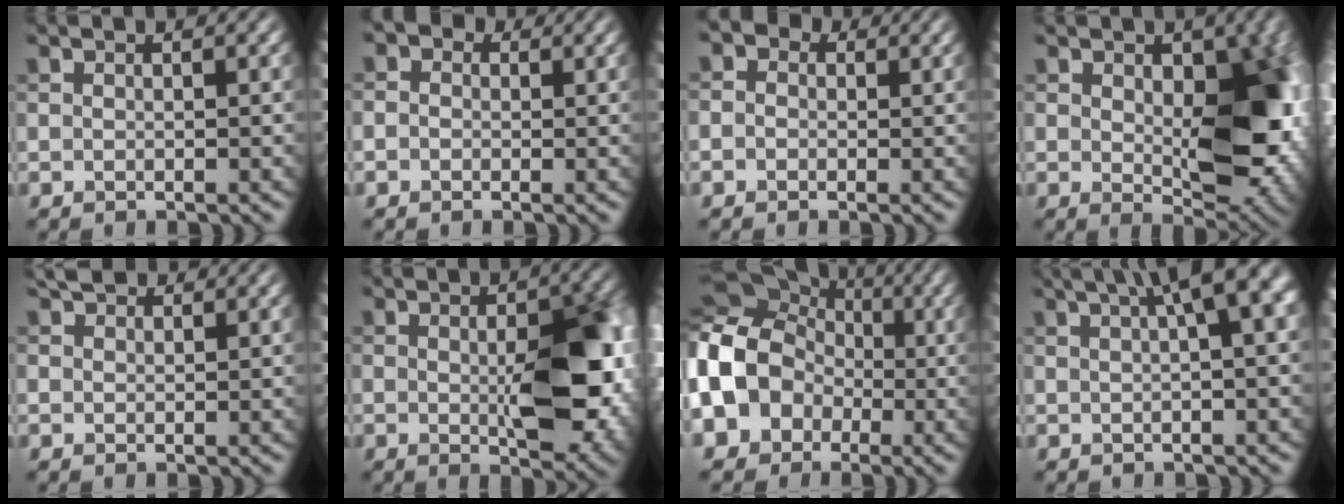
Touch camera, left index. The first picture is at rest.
{"total": 2.9, "force": [0.8, 2.4, 1.4], "torque": [-0.015, 0.010, -0.023]}
{"total": 3.5, "force": [1.0, 2.8, 1.7], "torque": [-0.016, 0.014, -0.027]}
{"total": 10.9, "force": [0.5, 6.3, 9.0], "torque": [-0.123, -0.021, 0.018]}
{"total": 2.1, "force": [1.6, 1.1, 0.7], "torque": [-0.013, 0.004, 0.027]}
{"total": 10.1, "force": [-0.5, 4.5, 9.0], "torque": [-0.131, -0.014, 0.006]}
{"total": 12.7, "force": [-2.0, 11.0, 6.0], "torque": [-0.149, 0.002, -0.074]}
{"total": 8.4, "force": [3.7, 2.7, 7.1], "torque": [-0.072, 0.033, 0.042]}